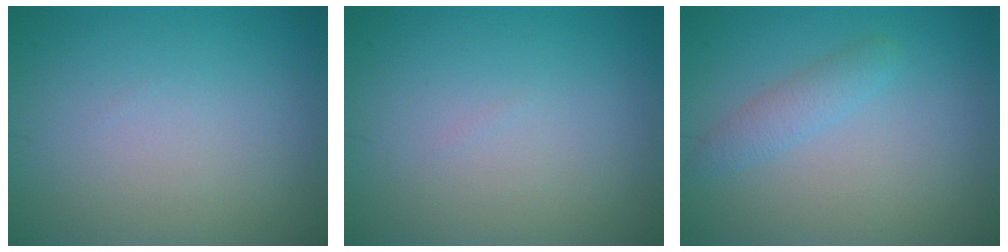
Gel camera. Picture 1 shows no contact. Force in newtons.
{"total": 0.0}
{"total": 1.8, "press": 1.8, "slide": 0.1}